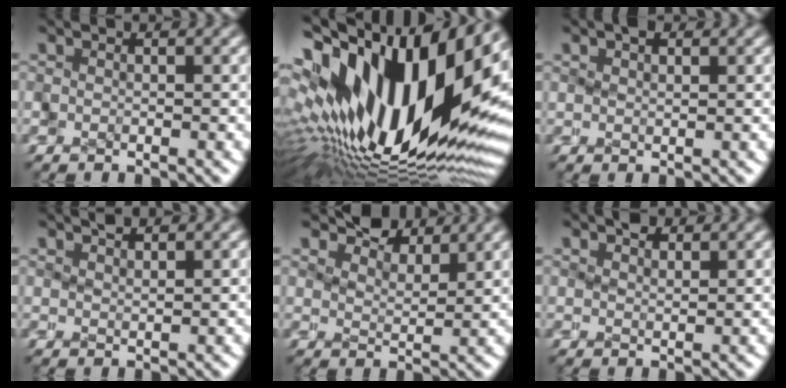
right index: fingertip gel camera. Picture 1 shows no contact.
{"total": 20.4, "force": [0.8, 10.1, 17.7], "torque": [-0.236, 0.004, 0.023]}
{"total": 1.3, "force": [1.1, 0.5, 0.5], "torque": [-0.006, 0.000, 0.018]}
{"total": 1.7, "force": [1.6, 0.2, 0.5], "torque": [-0.003, -0.003, 0.030]}
{"total": 5.9, "force": [4.0, 3.2, 2.9], "torque": [-0.039, 0.013, 0.055]}
{"total": 1.9, "force": [1.6, 0.8, 0.7], "torque": [-0.009, -0.005, 0.029]}